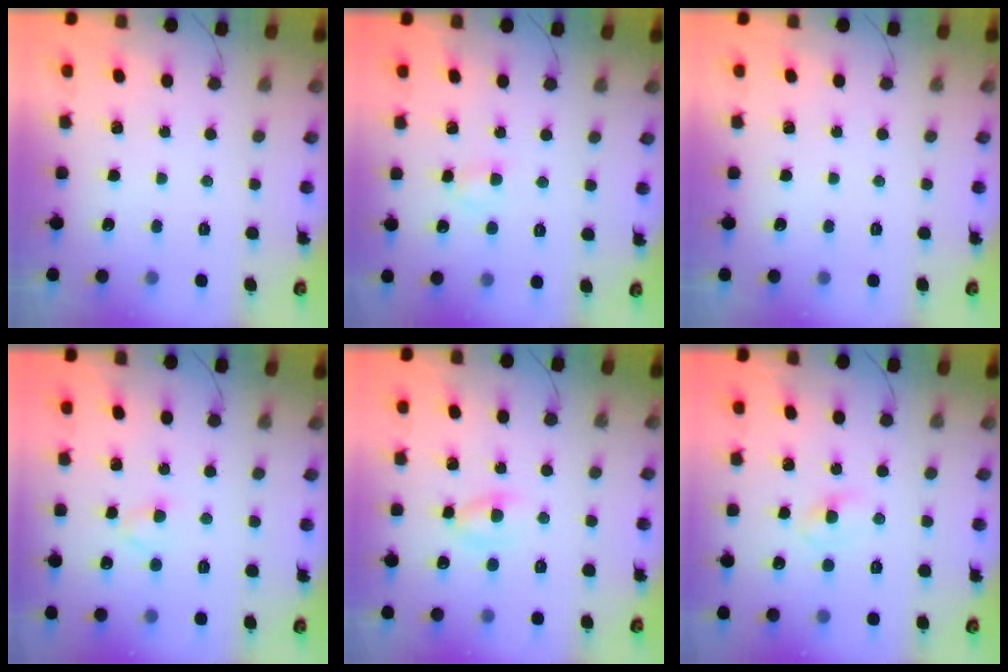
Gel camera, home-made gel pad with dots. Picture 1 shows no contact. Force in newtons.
{"total": 2.7, "press": 2.4, "slide": 1.2}
{"total": 0.0}
{"total": 3.0, "press": 2.7, "slide": 1.2}
{"total": 4.3, "press": 4.1, "slide": 1.4}
{"total": 2.7, "press": 2.4, "slide": 1.1}